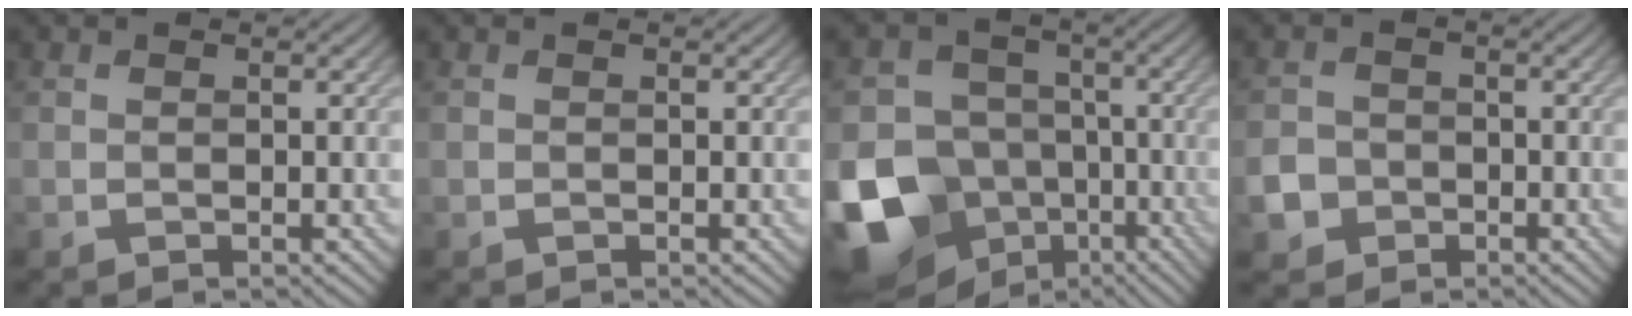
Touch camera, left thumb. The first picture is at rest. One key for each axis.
{"total": 0.0}
{"total": 14.8, "fx": -6.5, "fy": 11.6, "fz": 6.6, "tx": -0.185, "ty": -0.031, "tz": -0.113}
{"total": 3.2, "fx": -1.4, "fy": 2.7, "fz": 0.9, "tx": -0.022, "ty": -0.006, "tz": -0.030}